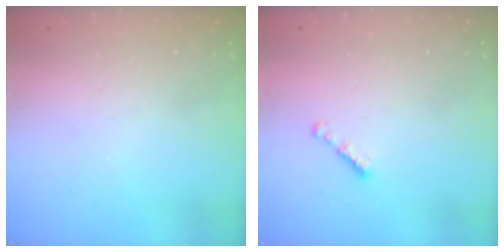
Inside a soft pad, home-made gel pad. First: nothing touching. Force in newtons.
{"total": 1.0, "press": 0.8, "slide": 0.5}